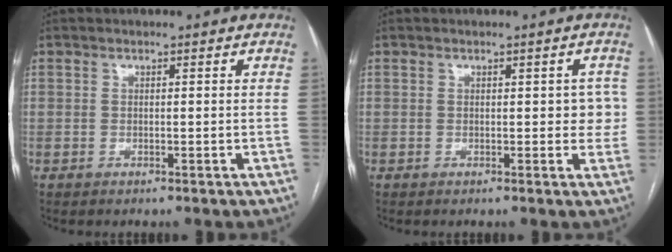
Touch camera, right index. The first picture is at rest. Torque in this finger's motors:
{"motor_torque": [0.27, 0.10, 0.21, 0.02]}